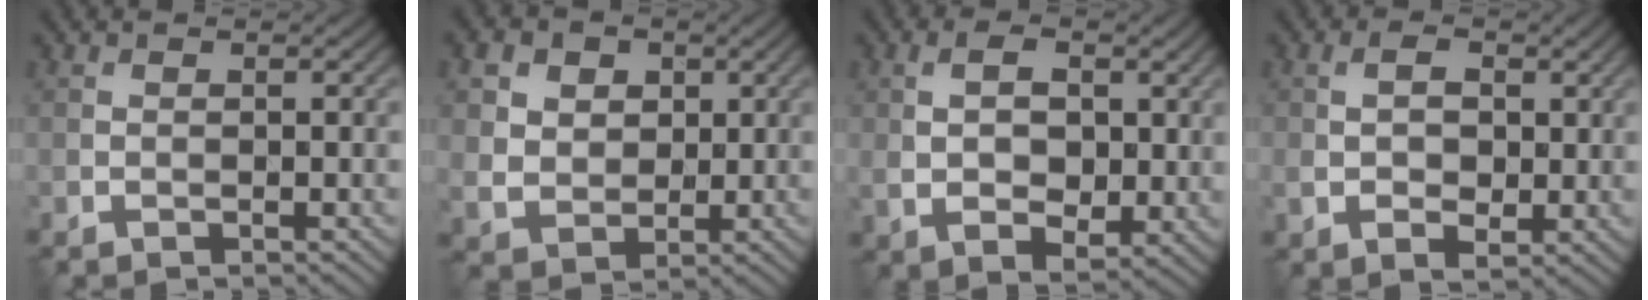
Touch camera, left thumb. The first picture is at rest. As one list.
[{"total": 8.1, "force": [3.4, 6.3, 3.7], "torque": [-0.129, 0.012, 0.060]}, {"total": 6.7, "force": [1.0, 3.8, 5.4], "torque": [-0.108, -0.005, 0.018]}, {"total": 4.4, "force": [0.6, 2.8, 3.4], "torque": [-0.064, -0.003, 0.010]}]